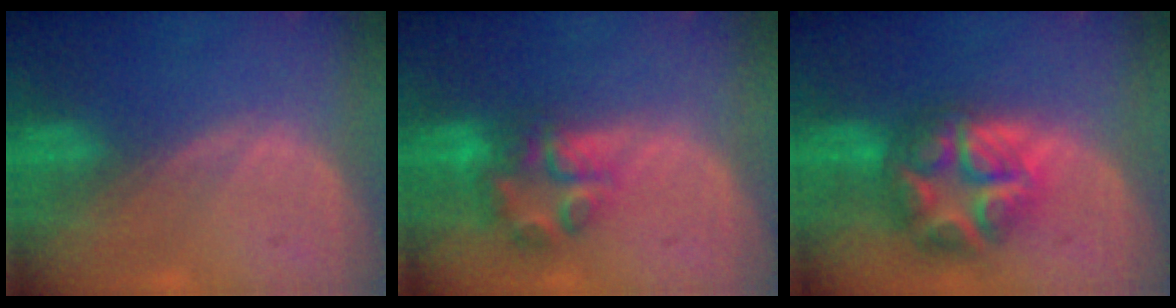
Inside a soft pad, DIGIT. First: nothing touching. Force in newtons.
{"total": 7.0, "press": 6.1, "slide": 3.5}
{"total": 8.6, "press": 8.6, "slide": 0.5}